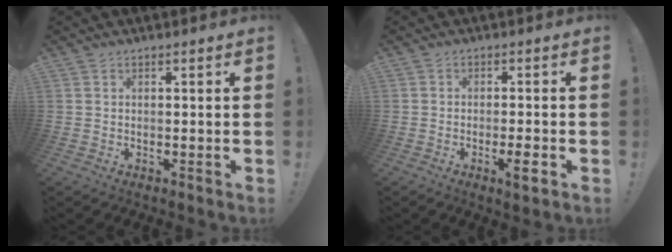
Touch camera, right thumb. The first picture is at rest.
{"total": 4.0, "force": [-2.2, 0.9, 3.2], "torque": [-0.051, 0.006, -0.034]}